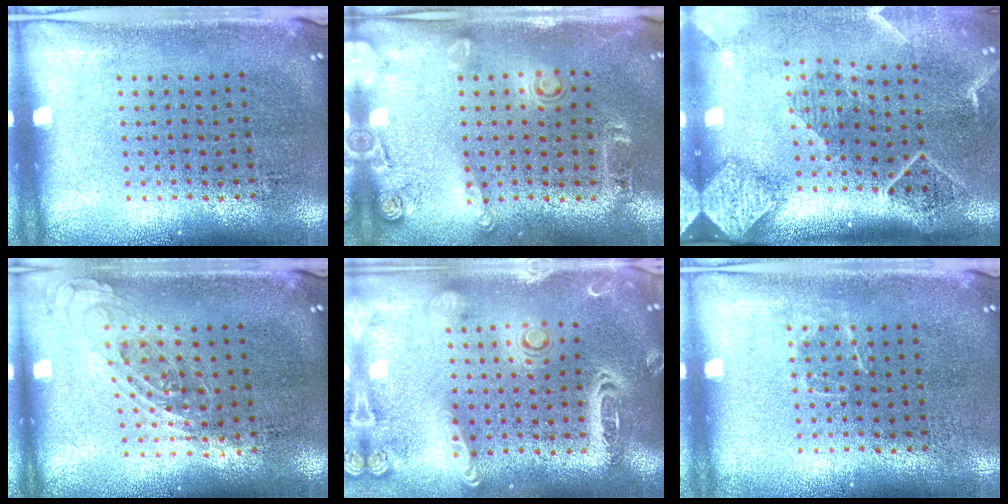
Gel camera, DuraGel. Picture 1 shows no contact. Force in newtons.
{"total": 1.7, "press": 1.2, "slide": 1.2}
{"total": 2.7, "press": 2.0, "slide": 1.8}
{"total": 0.8, "press": 0.7, "slide": 0.3}
{"total": 2.6, "press": 2.3, "slide": 1.2}
{"total": 0.7, "press": 0.6, "slide": 0.3}